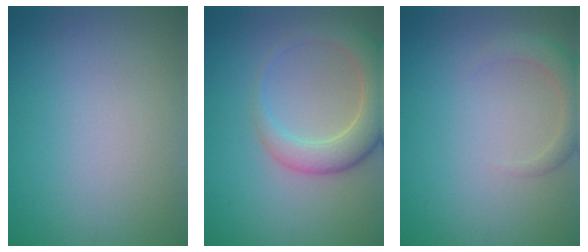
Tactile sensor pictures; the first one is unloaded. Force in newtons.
{"total": 5.4, "press": 5.3, "slide": 0.8}
{"total": 2.3, "press": 2.3, "slide": 0.2}